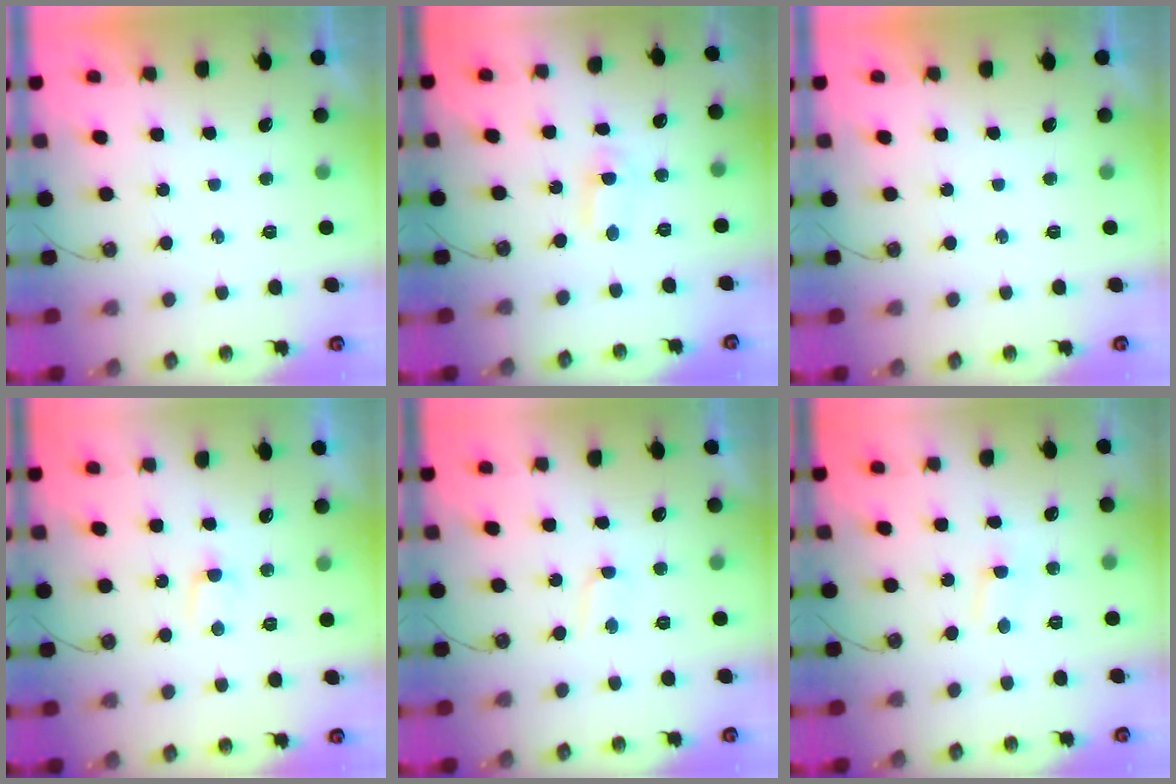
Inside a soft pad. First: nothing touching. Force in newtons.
{"total": 1.5, "press": 1.3, "slide": 0.7}
{"total": 0.0}
{"total": 2.7, "press": 2.7, "slide": 0.4}
{"total": 1.7, "press": 1.7, "slide": 0.3}
{"total": 1.5, "press": 1.4, "slide": 0.2}